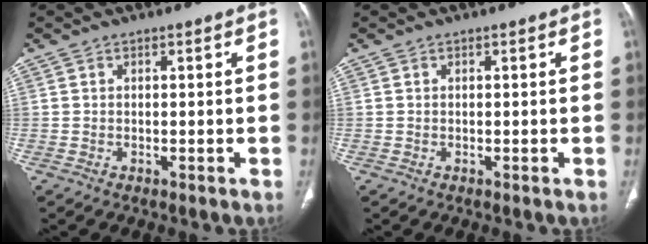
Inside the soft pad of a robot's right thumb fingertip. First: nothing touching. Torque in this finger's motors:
{"motor_torque": [-0.12, 0.13, -0.26, 0.15, 0.00]}